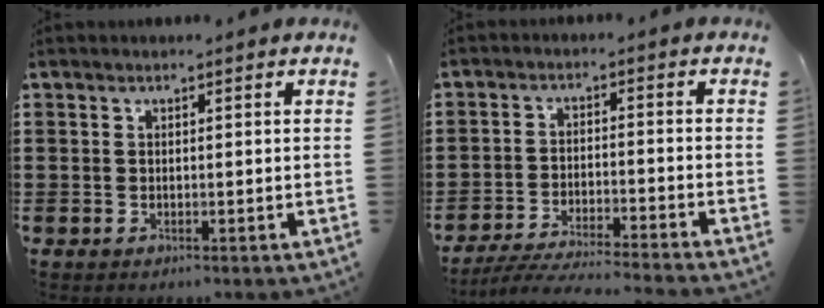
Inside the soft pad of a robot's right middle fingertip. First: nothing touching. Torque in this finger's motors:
{"motor_torque": [0.02, 0.38, 0.06, 0.01]}